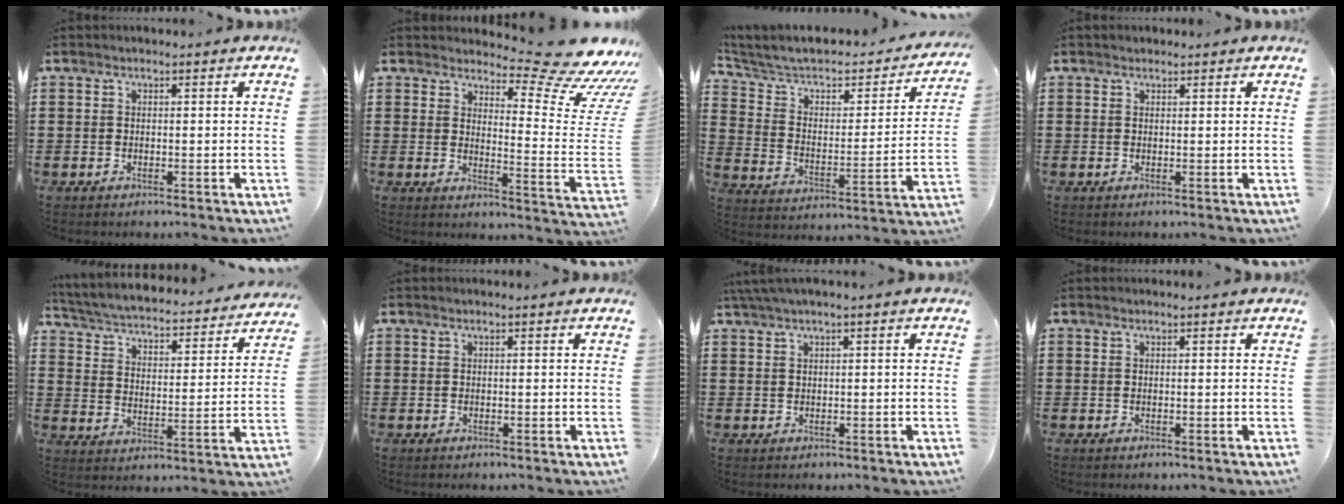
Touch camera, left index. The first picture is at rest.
{"total": 10.7, "force": [8.8, 1.6, 5.8], "torque": [-0.092, -0.078, 0.143]}
{"total": 5.7, "force": [4.2, 2.7, 2.8], "torque": [-0.079, -0.031, 0.066]}
{"total": 0.7, "force": [0.6, 0.4, 0.0], "torque": [-0.001, 0.003, 0.011]}
{"total": 2.7, "force": [2.5, 0.0, 0.9], "torque": [-0.036, -0.032, 0.031]}
{"total": 0.0}
{"total": 1.6, "force": [0.8, -0.1, 1.3], "torque": [-0.024, -0.002, 0.016]}
{"total": 0.0}